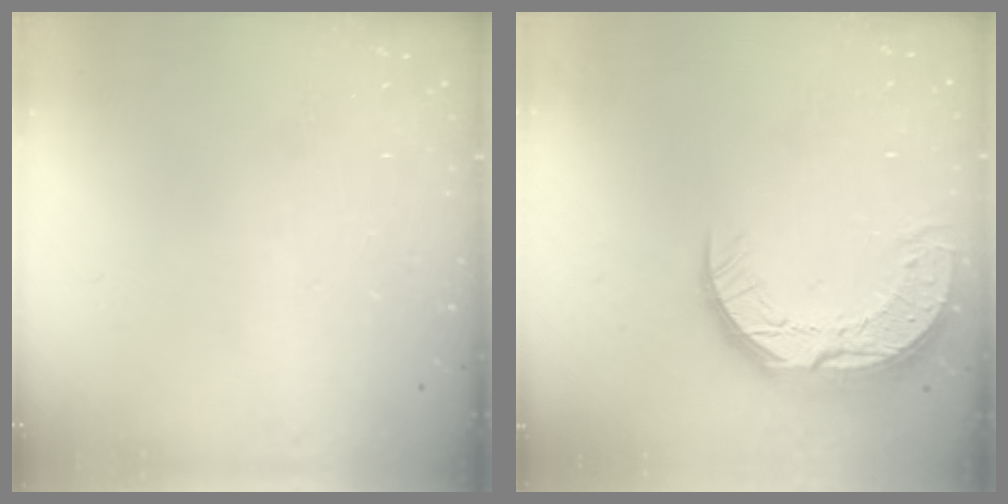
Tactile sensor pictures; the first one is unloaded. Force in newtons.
{"total": 11.9, "press": 11.9, "slide": 0.9}